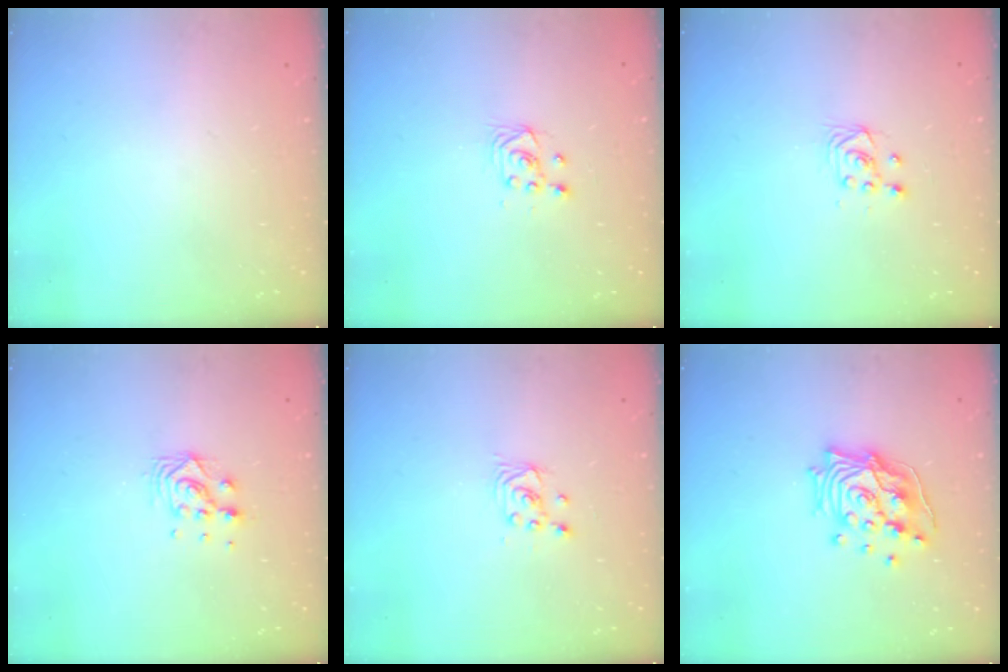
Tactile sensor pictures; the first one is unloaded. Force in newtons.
{"total": 2.9, "press": 2.6, "slide": 1.3}
{"total": 2.9, "press": 2.6, "slide": 1.3}
{"total": 7.6, "press": 7.5, "slide": 0.5}
{"total": 2.2, "press": 2.2, "slide": 0.2}
{"total": 15.3, "press": 15.1, "slide": 2.7}